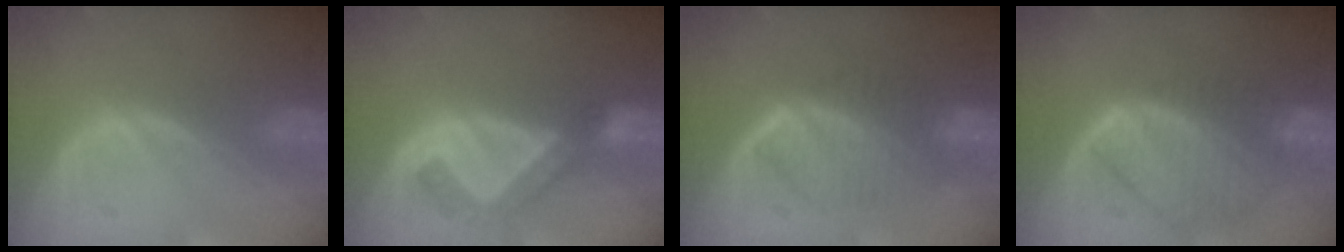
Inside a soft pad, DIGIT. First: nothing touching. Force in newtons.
{"total": 5.0, "press": 4.9, "slide": 1.0}
{"total": 6.7, "press": 6.7, "slide": 0.7}
{"total": 9.7, "press": 8.5, "slide": 4.7}